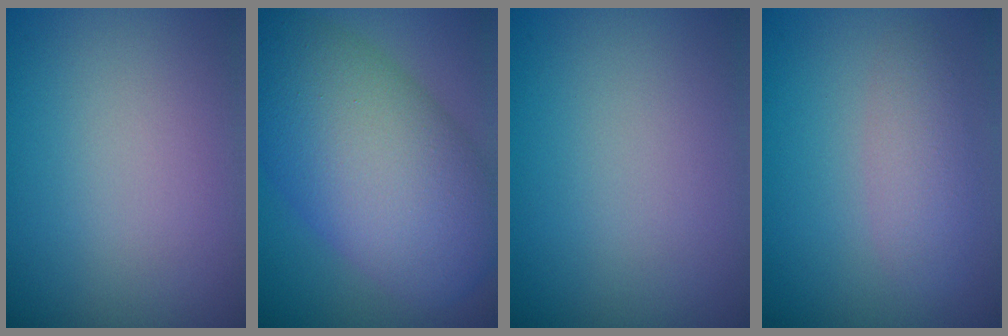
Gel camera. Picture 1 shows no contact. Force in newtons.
{"total": 12.1, "press": 12.1, "slide": 0.2}
{"total": 0.0}
{"total": 2.4, "press": 2.4, "slide": 0.0}